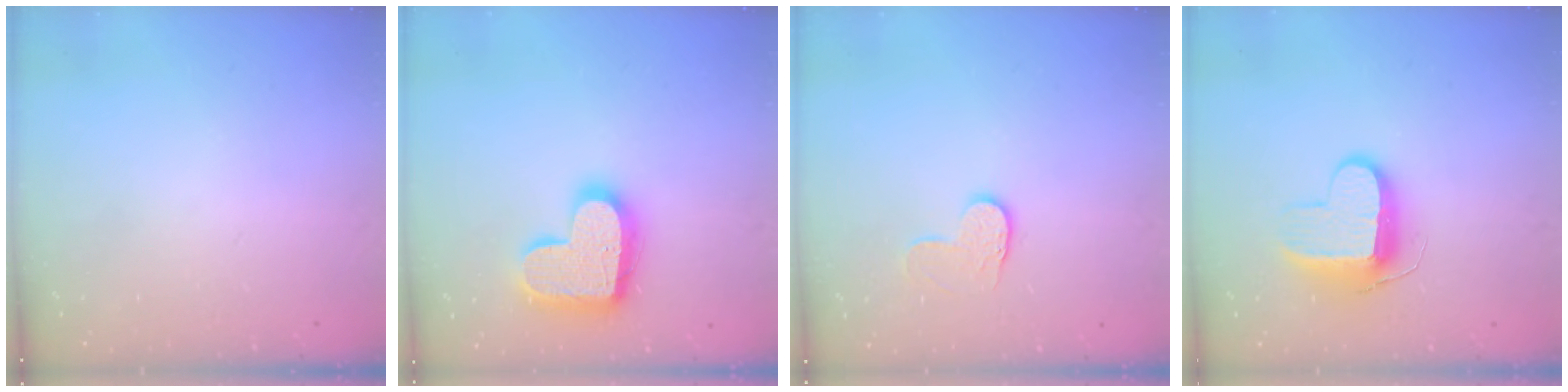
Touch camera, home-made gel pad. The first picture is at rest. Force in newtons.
{"total": 17.7, "press": 17.6, "slide": 1.3}
{"total": 6.2, "press": 6.2, "slide": 0.4}
{"total": 9.4, "press": 9.3, "slide": 1.3}